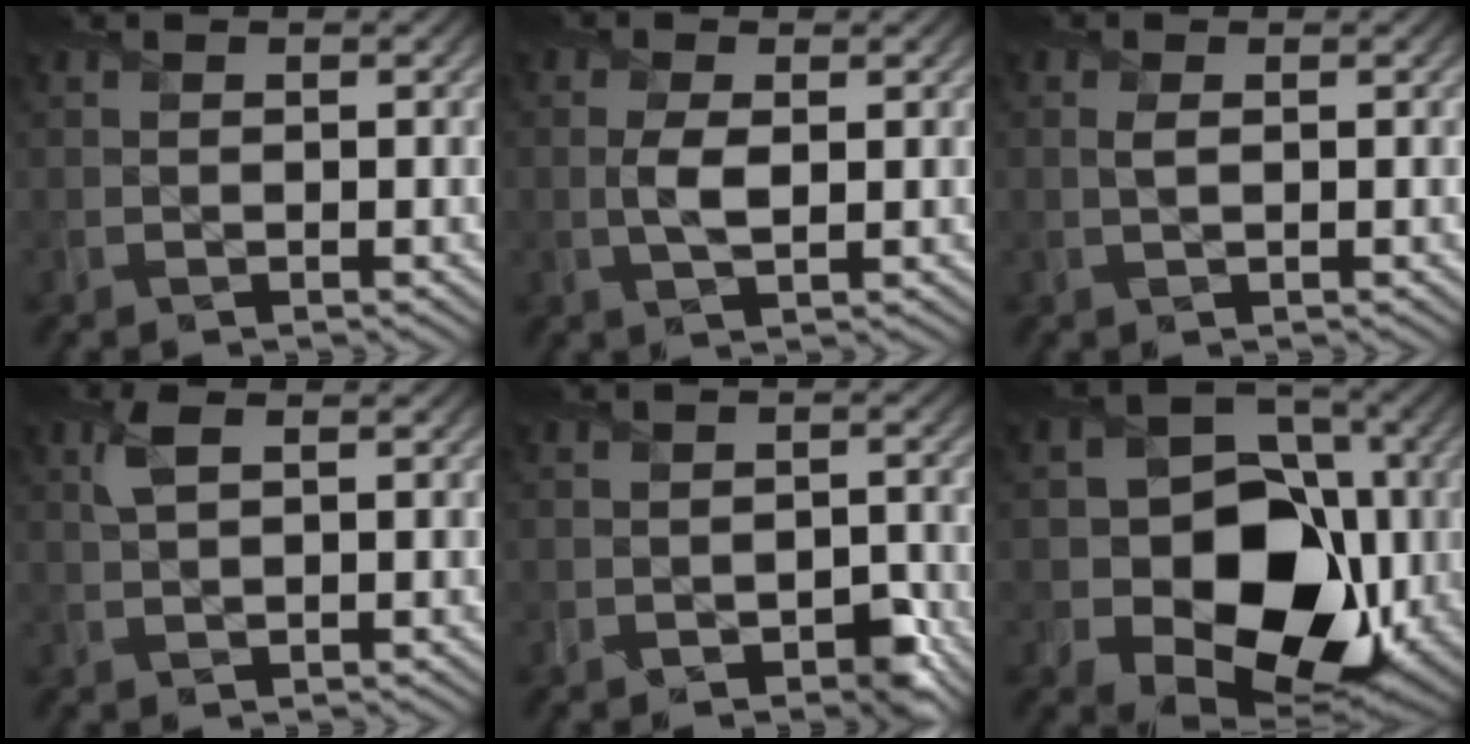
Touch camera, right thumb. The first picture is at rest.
{"total": 2.8, "force": [0.3, 1.1, 2.5], "torque": [-0.063, 0.000, 0.004]}
{"total": 1.1, "force": [0.3, 0.3, 1.0], "torque": [-0.026, 0.003, 0.005]}
{"total": 2.2, "force": [1.0, 0.8, 1.8], "torque": [-0.047, 0.008, 0.017]}
{"total": 3.2, "force": [-1.7, 2.1, 1.5], "torque": [-0.017, -0.003, -0.029]}
{"total": 15.0, "force": [-2.6, 11.2, 9.7], "torque": [-0.138, -0.014, -0.063]}